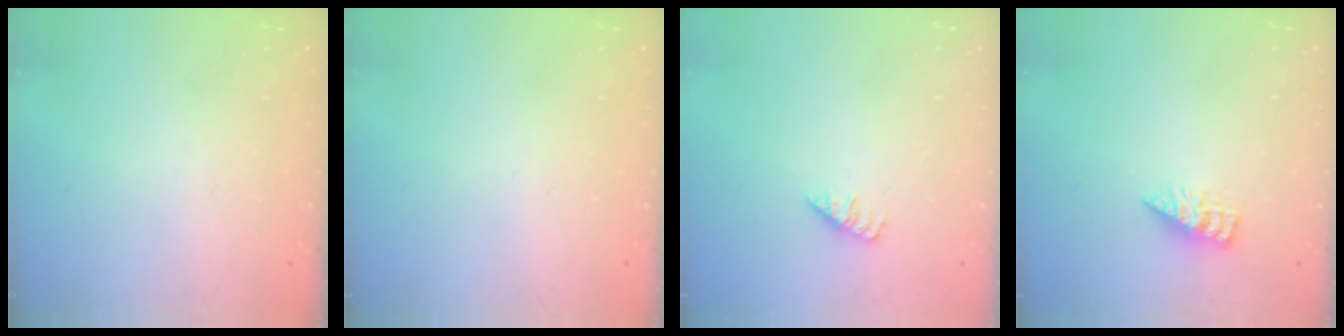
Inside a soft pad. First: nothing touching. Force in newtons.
{"total": 0.0}
{"total": 1.4, "press": 1.3, "slide": 0.3}
{"total": 2.4, "press": 2.4, "slide": 0.3}